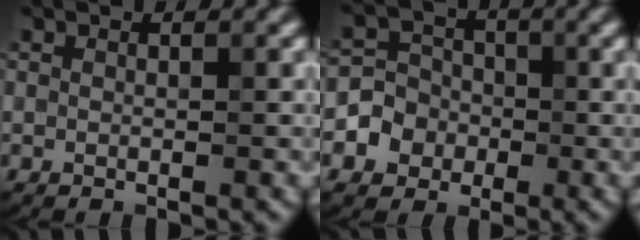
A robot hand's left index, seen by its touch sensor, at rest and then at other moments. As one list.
[{"total": 3.5, "force": [-1.1, 3.3, 0.7], "torque": [0.010, 0.005, -0.029]}]